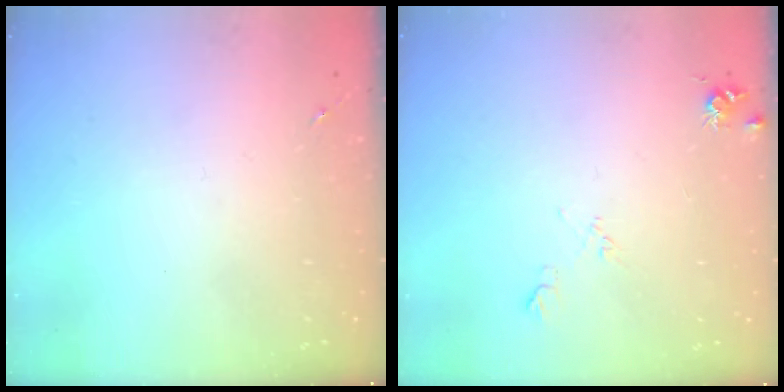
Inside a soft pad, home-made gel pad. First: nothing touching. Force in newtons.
{"total": 8.2, "press": 8.2, "slide": 0.8}